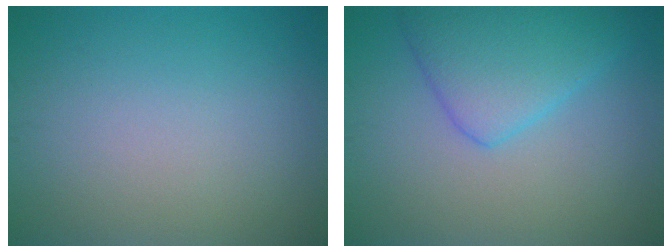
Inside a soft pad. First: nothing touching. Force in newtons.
{"total": 5.0, "press": 5.0, "slide": 0.4}